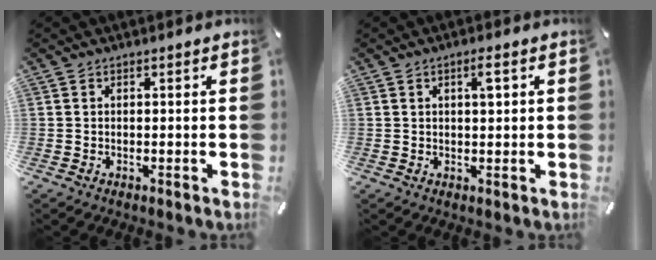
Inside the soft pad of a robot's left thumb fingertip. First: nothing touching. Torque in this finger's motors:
{"motor_torque": [0.14, -0.30, 0.05, 0.16, 0.01]}